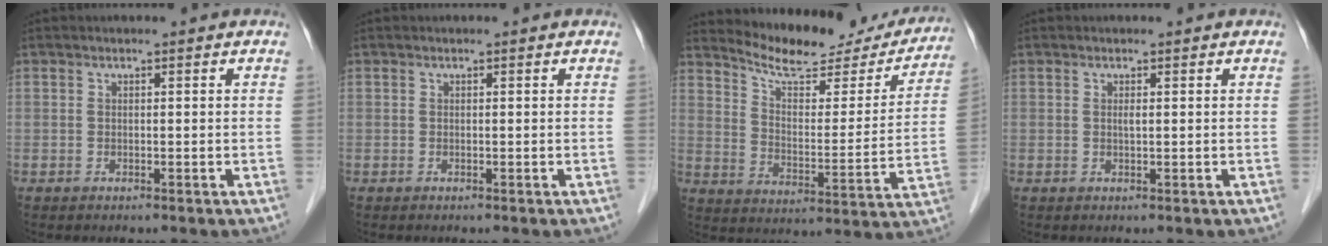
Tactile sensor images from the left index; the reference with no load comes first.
{"total": 0.0}
{"total": 18.5, "force": [17.2, 4.6, 5.2], "torque": [-0.066, -0.026, 0.229]}
{"total": 0.5, "force": [0.2, 0.1, 0.5], "torque": [-0.013, -0.001, 0.003]}